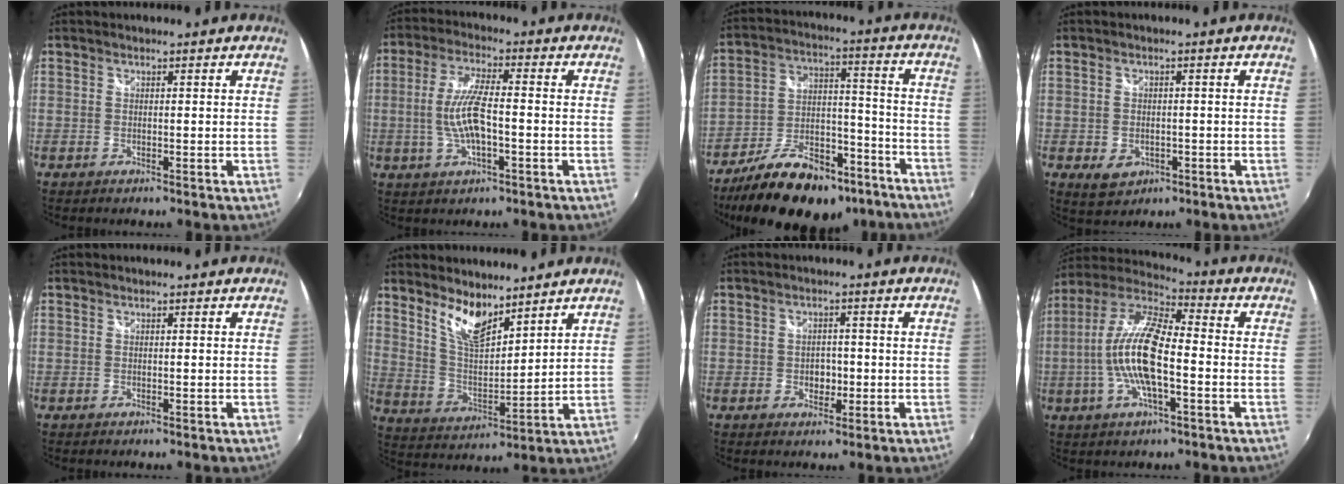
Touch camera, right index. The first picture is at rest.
{"total": 9.0, "force": [-1.8, 2.3, 8.5], "torque": [-0.168, -0.001, -0.032]}
{"total": 22.9, "force": [-16.3, 10.9, 11.8], "torque": [-0.218, 0.021, -0.236]}
{"total": 4.9, "force": [-1.8, 3.8, 2.5], "torque": [-0.054, -0.004, -0.021]}
{"total": 0.0}
{"total": 9.0, "force": [6.8, 2.9, 5.2], "torque": [-0.095, -0.006, 0.134]}
{"total": 2.9, "force": [-0.7, 2.3, 1.6], "torque": [-0.025, 0.001, -0.010]}
{"total": 15.4, "force": [-3.0, 4.6, 14.4], "torque": [-0.280, 0.001, -0.065]}